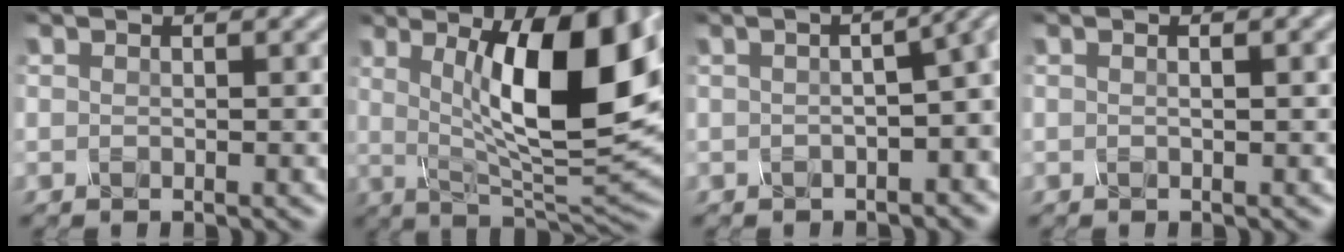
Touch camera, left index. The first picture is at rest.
{"total": 12.8, "force": [2.6, 3.4, 12.0], "torque": [-0.176, 0.001, 0.047]}
{"total": 7.2, "force": [-0.6, 3.3, 6.3], "torque": [-0.029, 0.004, -0.015]}
{"total": 1.4, "force": [0.2, 0.4, 1.3], "torque": [-0.019, 0.003, -0.001]}